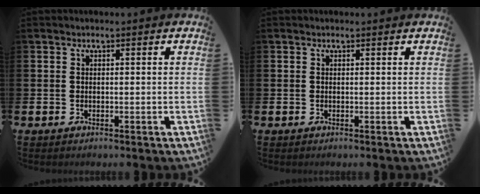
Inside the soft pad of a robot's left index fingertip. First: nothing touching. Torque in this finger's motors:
{"motor_torque": [0.66, -0.75, 0.16, 0.00]}